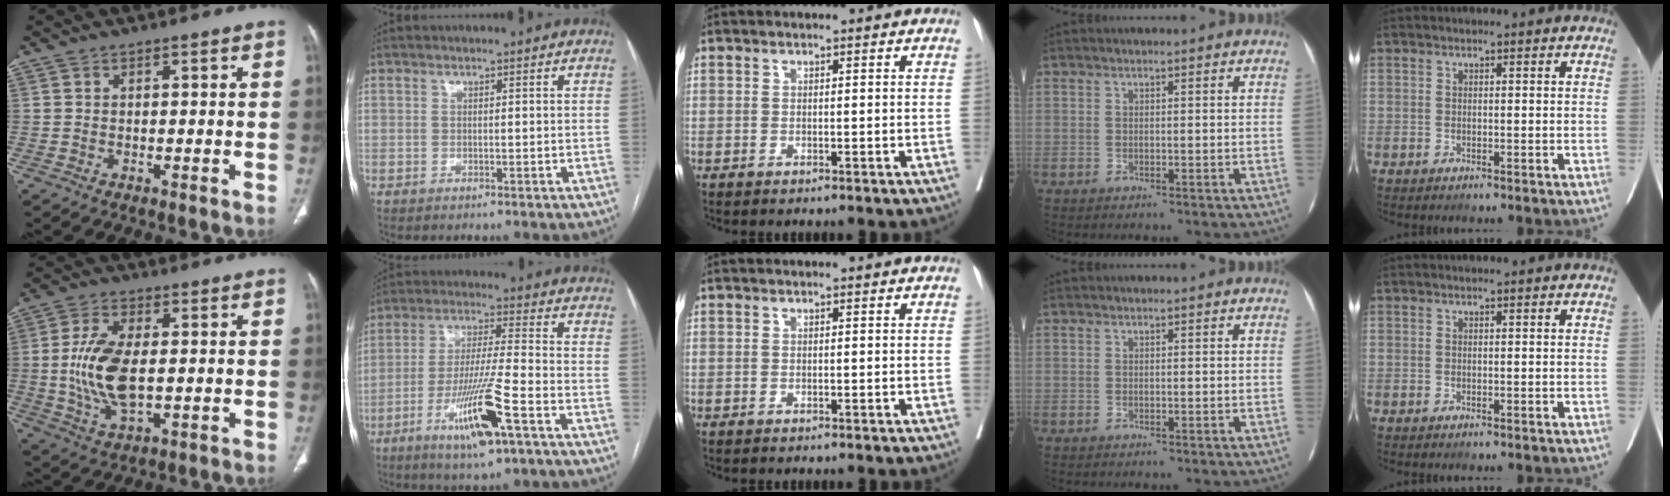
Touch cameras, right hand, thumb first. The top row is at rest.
{"thumb": {"total": 11.9, "force": [-0.1, 5.8, 10.4], "torque": [-0.216, -0.007, 0.003]}, "index": {"total": 12.9, "force": [-6.2, 0.6, 11.3], "torque": [-0.220, -0.019, -0.110]}}